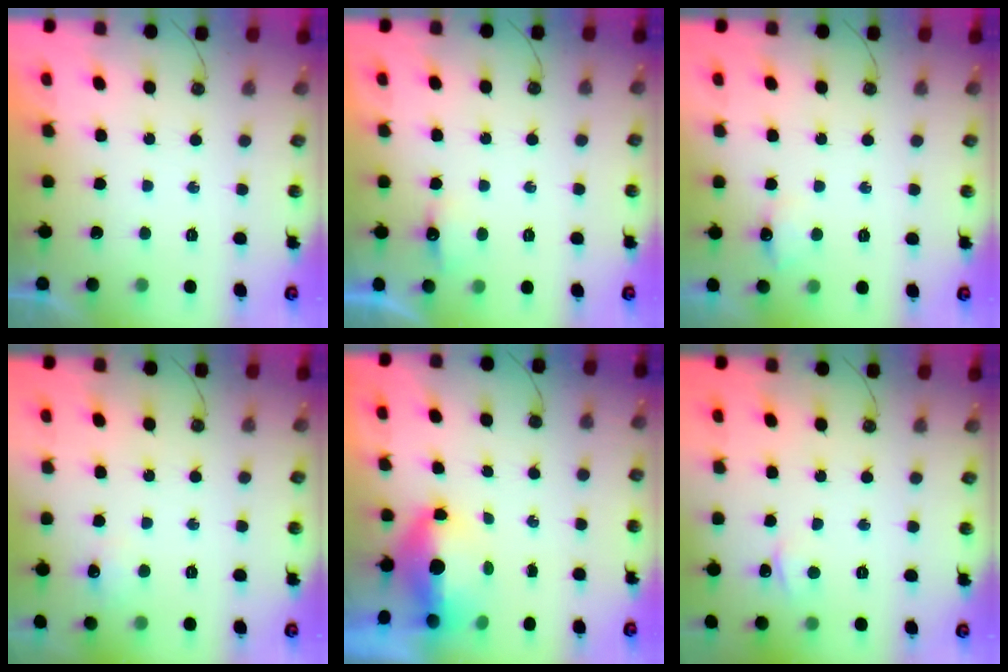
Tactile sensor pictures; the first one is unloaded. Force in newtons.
{"total": 4.3, "press": 4.2, "slide": 0.7}
{"total": 6.0, "press": 5.8, "slide": 1.5}
{"total": 5.5, "press": 5.5, "slide": 0.8}
{"total": 6.6, "press": 6.5, "slide": 1.1}
{"total": 2.3, "press": 2.2, "slide": 0.3}